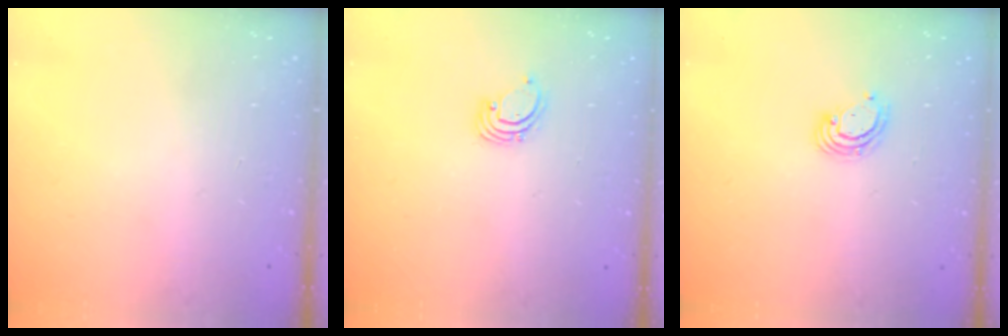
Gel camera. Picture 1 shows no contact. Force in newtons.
{"total": 1.4, "press": 1.4, "slide": 0.1}
{"total": 3.7, "press": 3.7, "slide": 0.3}